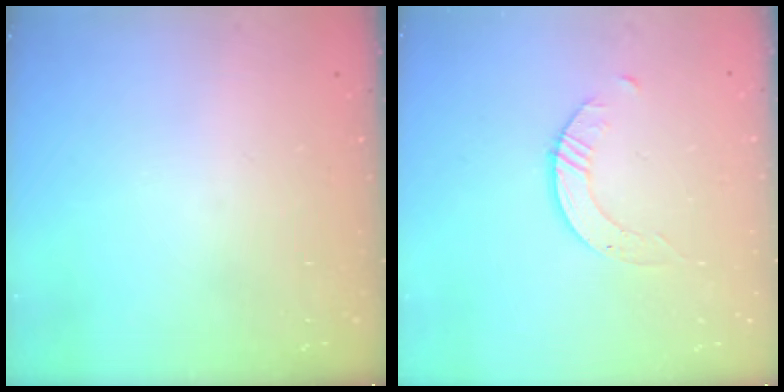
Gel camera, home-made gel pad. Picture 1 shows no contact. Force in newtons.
{"total": 1.7, "press": 1.7, "slide": 0.2}